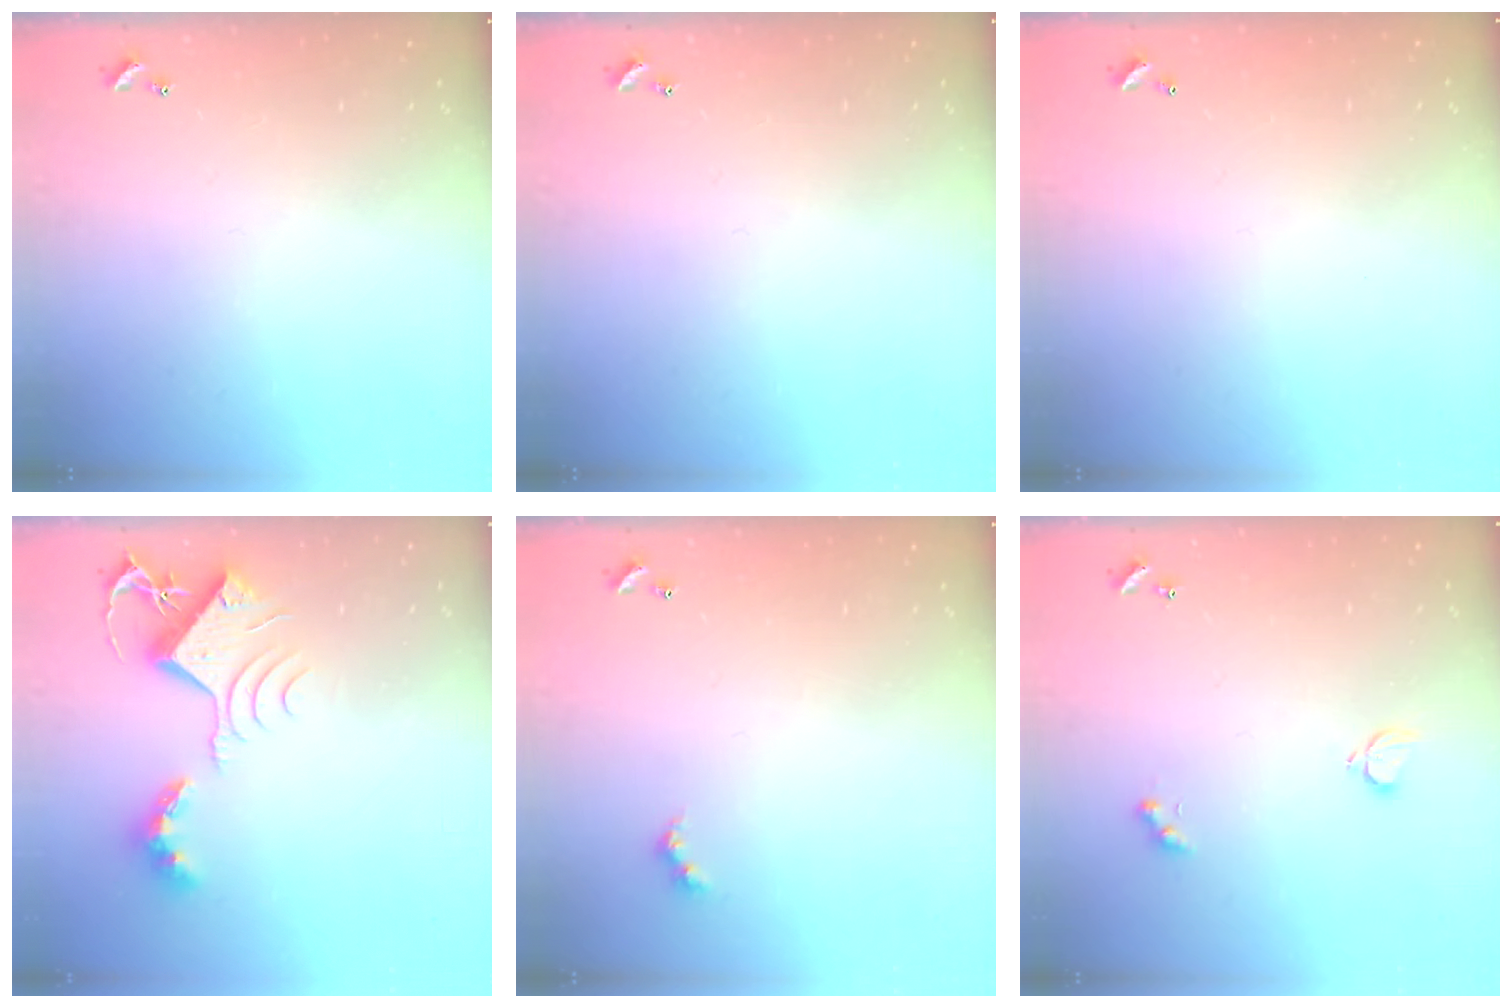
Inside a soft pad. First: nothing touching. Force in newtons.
{"total": 0.0}
{"total": 2.9, "press": 2.9, "slide": 0.1}
{"total": 10.1, "press": 10.0, "slide": 1.7}
{"total": 4.4, "press": 4.3, "slide": 0.8}
{"total": 2.5, "press": 2.4, "slide": 0.5}